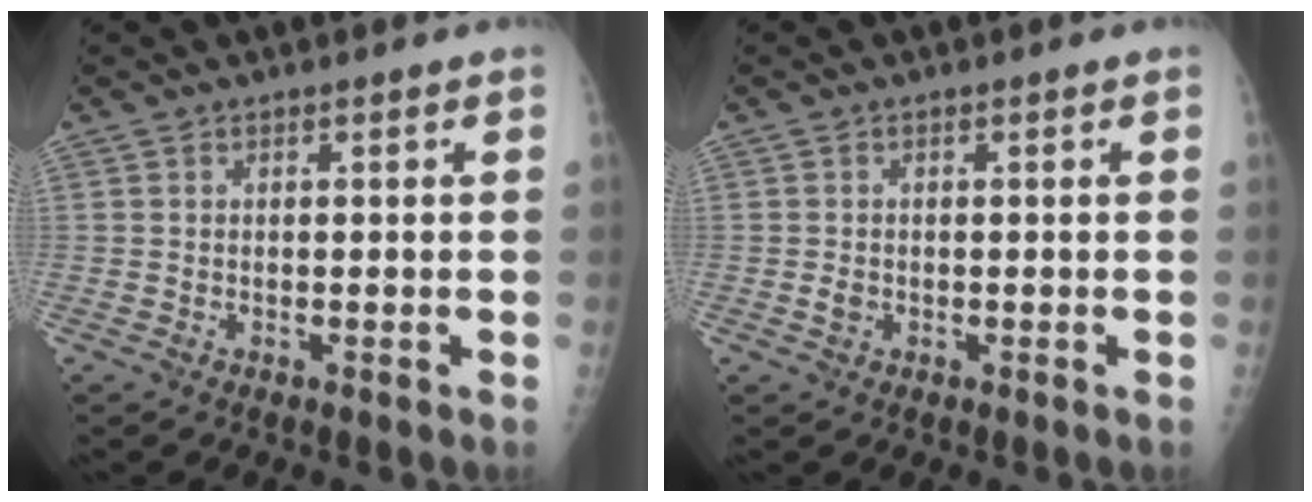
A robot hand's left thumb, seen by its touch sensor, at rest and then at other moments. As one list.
[{"total": 1.3, "force": [-0.2, 1.1, 0.7], "torque": [-0.009, 0.001, -0.002]}]